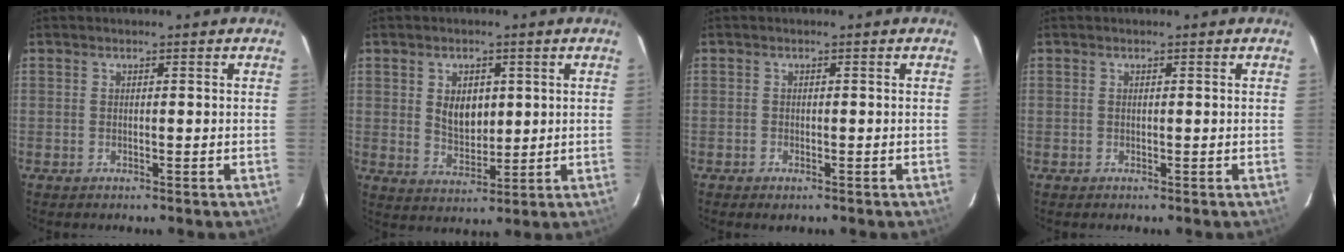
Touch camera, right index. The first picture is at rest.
{"total": 6.4, "force": [1.4, 4.4, 4.5], "torque": [-0.076, 0.001, 0.034]}
{"total": 1.3, "force": [-0.9, 0.8, 0.6], "torque": [-0.012, -0.003, -0.016]}
{"total": 0.0}